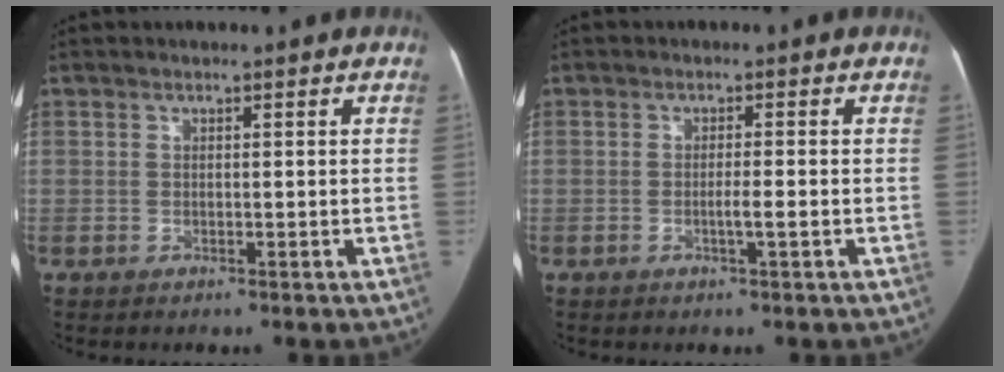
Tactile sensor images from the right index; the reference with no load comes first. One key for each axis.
{"total": 2.2, "fx": -0.7, "fy": 0.0, "fz": 2.1, "tx": -0.037, "ty": 0.001, "tz": -0.015}